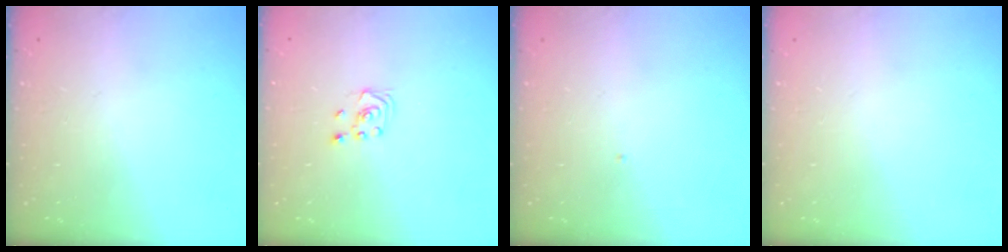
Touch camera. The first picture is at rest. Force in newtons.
{"total": 2.3, "press": 2.2, "slide": 0.7}
{"total": 0.0}
{"total": 0.0}